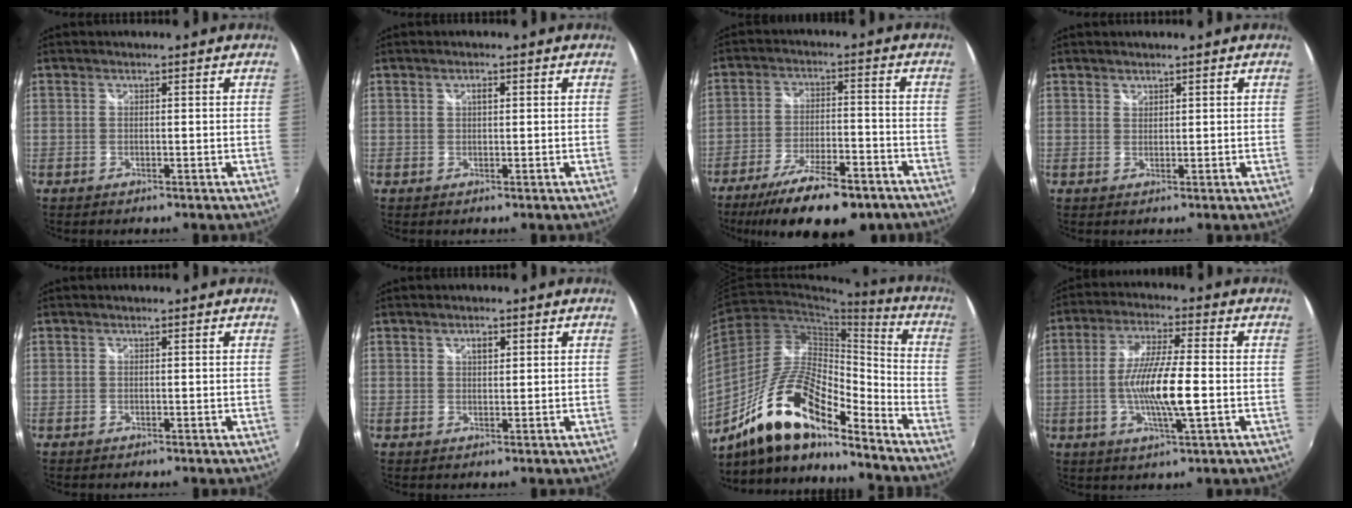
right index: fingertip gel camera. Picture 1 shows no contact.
{"total": 1.2, "force": [0.4, 0.6, 0.9], "torque": [-0.015, 0.003, 0.006]}
{"total": 17.3, "force": [-12.7, 5.2, 10.5], "torque": [-0.200, -0.030, -0.192]}
{"total": 1.1, "force": [1.0, 0.5, 0.0], "torque": [0.002, 0.002, 0.017]}
{"total": 0.0}
{"total": 1.9, "force": [0.9, 1.1, 1.3], "torque": [-0.019, 0.004, 0.015]}
{"total": 18.2, "force": [-12.3, 5.3, 12.3], "torque": [-0.228, 0.003, -0.232]}
{"total": 11.3, "force": [-2.0, 1.4, 11.1], "torque": [-0.209, -0.007, -0.038]}